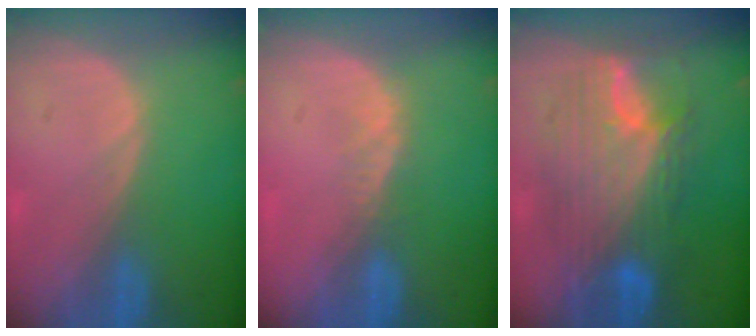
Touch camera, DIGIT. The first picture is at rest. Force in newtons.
{"total": 2.1, "press": 1.5, "slide": 1.4}
{"total": 10.9, "press": 10.9, "slide": 0.8}